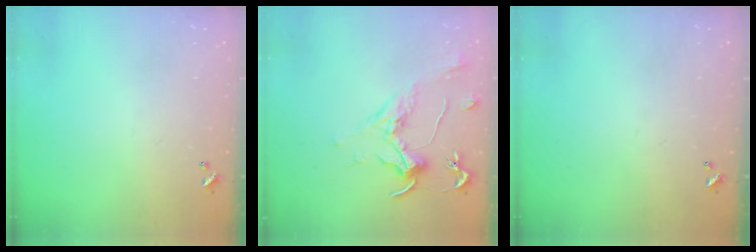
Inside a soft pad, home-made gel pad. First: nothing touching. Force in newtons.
{"total": 1.9, "press": 1.7, "slide": 0.9}
{"total": 0.0}